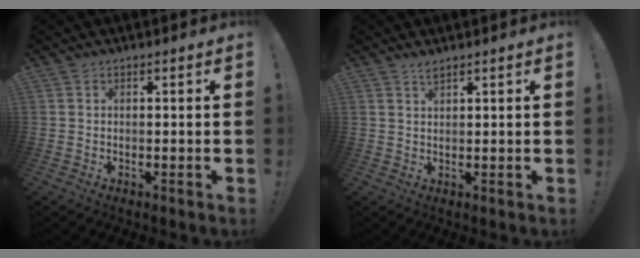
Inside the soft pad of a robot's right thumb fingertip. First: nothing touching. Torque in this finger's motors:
{"motor_torque": [-0.20, 0.37, -0.24, 0.23, -0.03]}